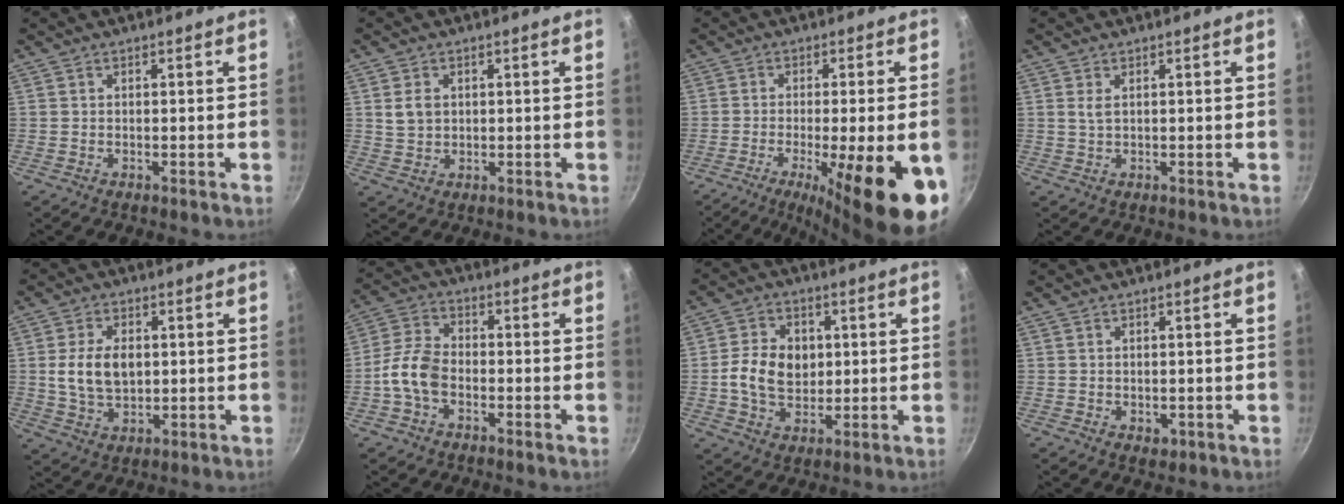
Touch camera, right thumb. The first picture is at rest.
{"total": 3.7, "force": [0.9, 2.8, 2.2], "torque": [-0.031, -0.001, 0.021]}
{"total": 19.0, "force": [-7.1, 4.2, 17.1], "torque": [-0.234, -0.004, -0.097]}
{"total": 1.5, "force": [0.5, 0.6, 1.2], "torque": [-0.024, -0.004, 0.011]}
{"total": 9.3, "force": [0.9, 6.0, 6.9], "torque": [-0.115, -0.004, 0.019]}
{"total": 7.8, "force": [-2.6, 5.0, 5.4], "torque": [-0.101, 0.034, -0.061]}
{"total": 10.1, "force": [0.5, 7.5, 6.7], "torque": [-0.099, 0.002, 0.005]}
{"total": 1.6, "force": [-0.2, 1.3, 1.0], "torque": [-0.012, -0.001, 0.002]}